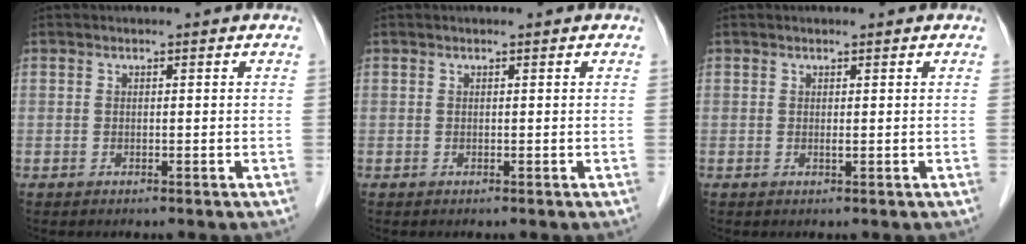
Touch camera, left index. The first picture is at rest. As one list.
[{"total": 0.0}, {"total": 0.5, "force": [0.2, 0.0, 0.5], "torque": [-0.012, 0.000, 0.004]}]